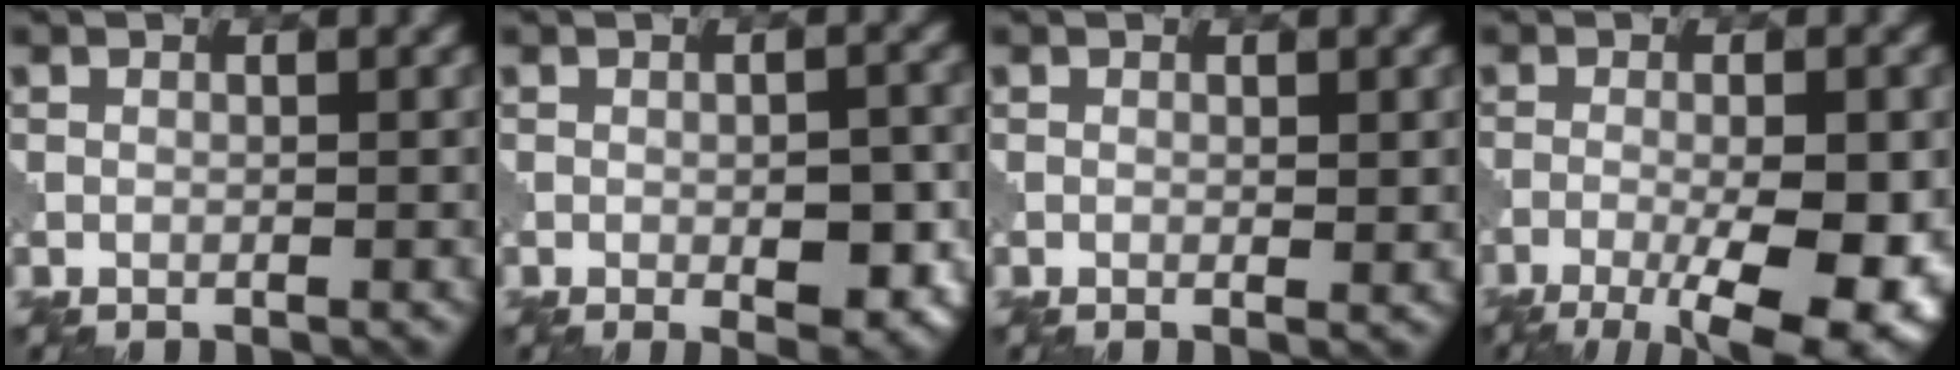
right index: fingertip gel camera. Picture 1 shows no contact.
{"total": 4.1, "force": [-1.0, 1.5, 3.6], "torque": [-0.051, -0.003, -0.011]}
{"total": 0.8, "force": [0.1, 0.2, 0.8], "torque": [-0.010, -0.003, 0.000]}
{"total": 10.7, "force": [-4.1, 3.3, 9.3], "torque": [-0.142, -0.009, -0.055]}